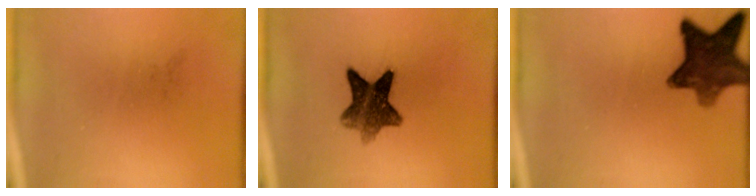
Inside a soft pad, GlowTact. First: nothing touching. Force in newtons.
{"total": 8.5}
{"total": 10.1}